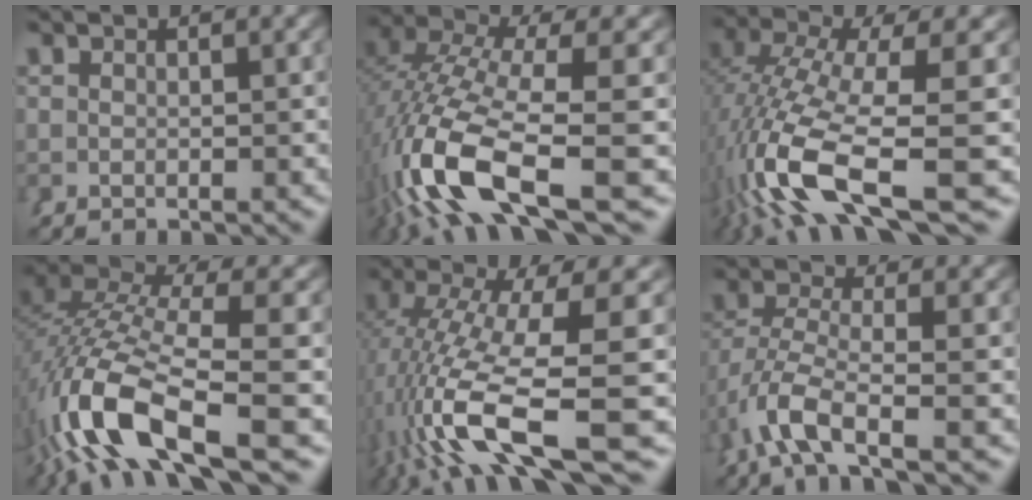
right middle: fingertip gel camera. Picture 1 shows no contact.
{"total": 10.3, "force": [-2.2, 5.4, 8.5], "torque": [-0.194, -0.034, -0.023]}
{"total": 10.0, "force": [-3.0, 4.3, 8.5], "torque": [-0.192, -0.042, -0.027]}
{"total": 9.7, "force": [-1.5, 5.7, 7.8], "torque": [-0.179, -0.020, -0.018]}
{"total": 11.3, "force": [-3.6, 3.9, 10.0], "torque": [-0.189, -0.032, -0.035]}
{"total": 4.0, "force": [-1.6, 1.7, 3.3], "torque": [-0.096, -0.027, -0.012]}